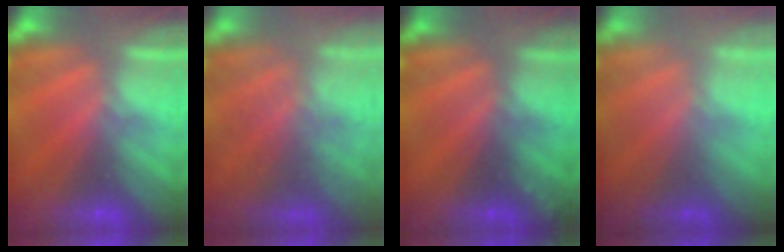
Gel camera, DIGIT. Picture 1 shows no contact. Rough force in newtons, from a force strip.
{"total": 9.0}
{"total": 2.3}
{"total": 2.3}